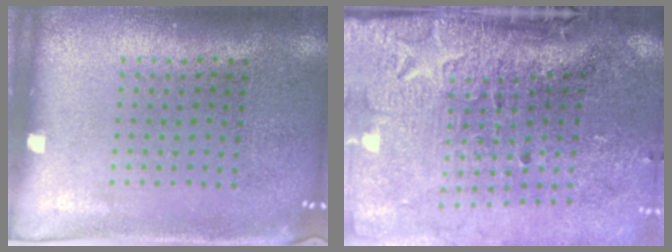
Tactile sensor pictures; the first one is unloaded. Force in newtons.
{"total": 4.5, "press": 3.5, "slide": 2.8}